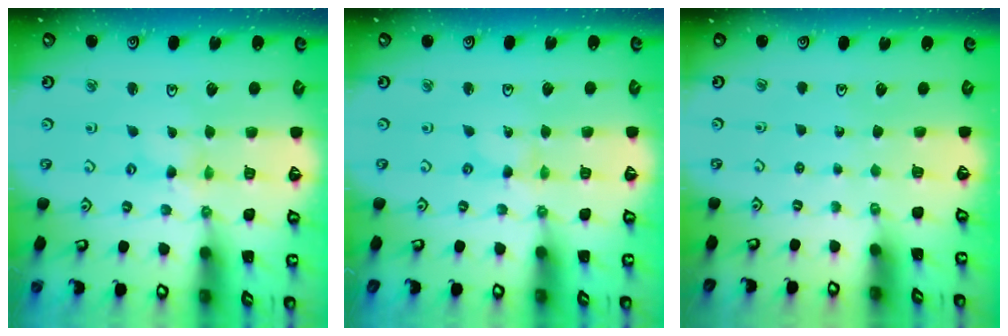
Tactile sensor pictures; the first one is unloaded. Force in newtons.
{"total": 0.0}
{"total": 0.0}